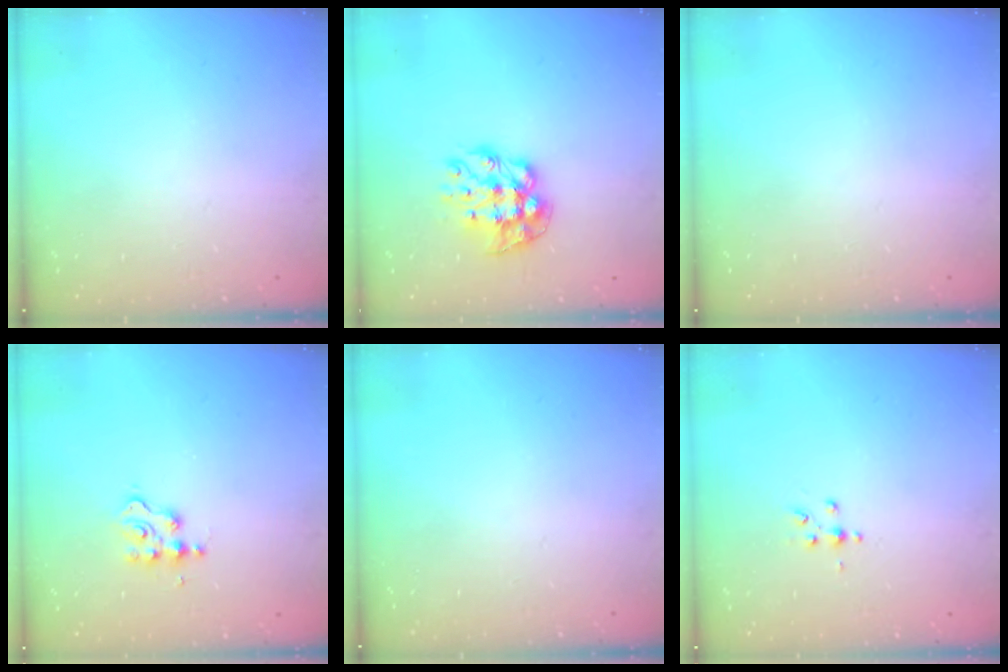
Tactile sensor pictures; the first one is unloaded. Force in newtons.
{"total": 10.8, "press": 10.8, "slide": 0.9}
{"total": 0.0}
{"total": 3.0, "press": 3.0, "slide": 0.2}
{"total": 0.0}
{"total": 2.5, "press": 2.4, "slide": 0.3}